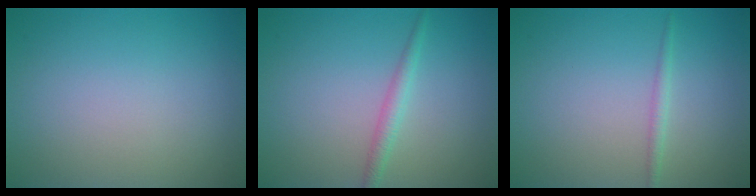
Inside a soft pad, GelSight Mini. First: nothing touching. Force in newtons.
{"total": 1.6, "press": 1.6, "slide": 0.1}
{"total": 1.0, "press": 1.0, "slide": 0.1}